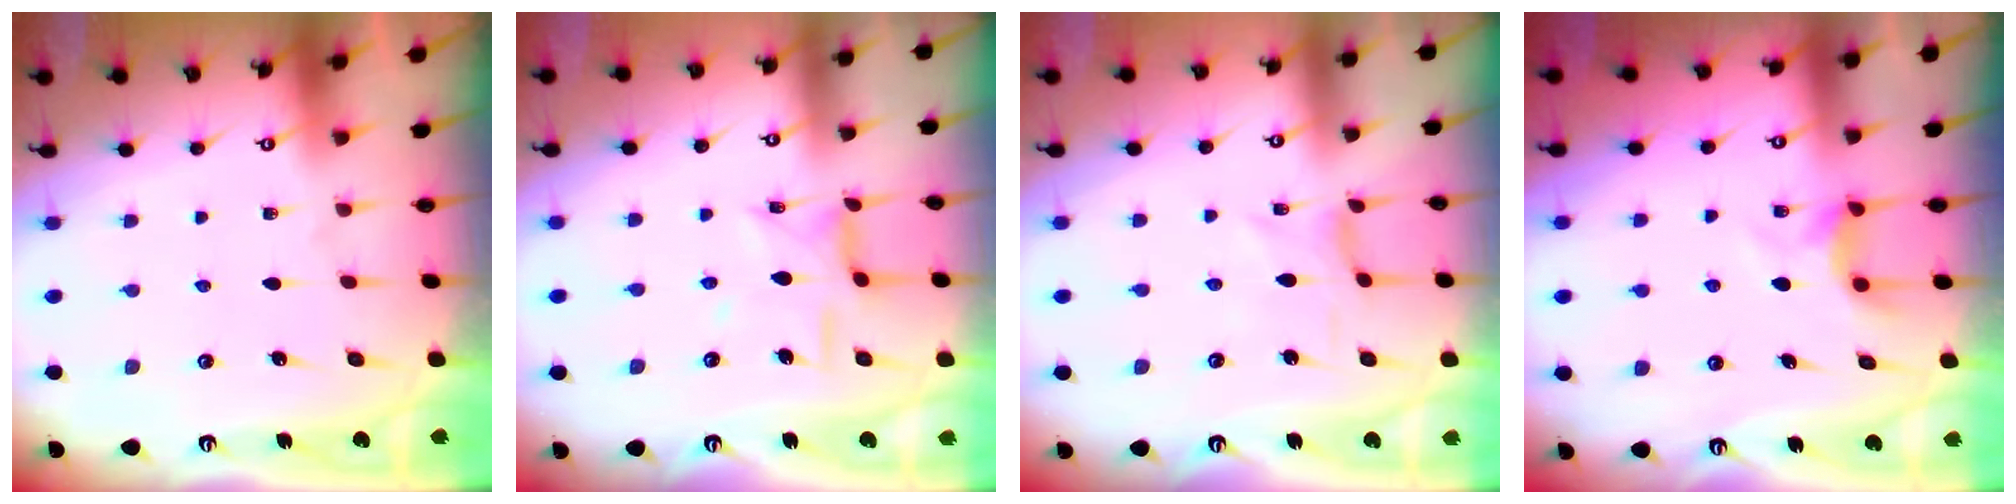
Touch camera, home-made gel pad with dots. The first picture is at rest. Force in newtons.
{"total": 8.3, "press": 8.3, "slide": 0.5}
{"total": 0.0}
{"total": 4.8, "press": 4.8, "slide": 0.5}